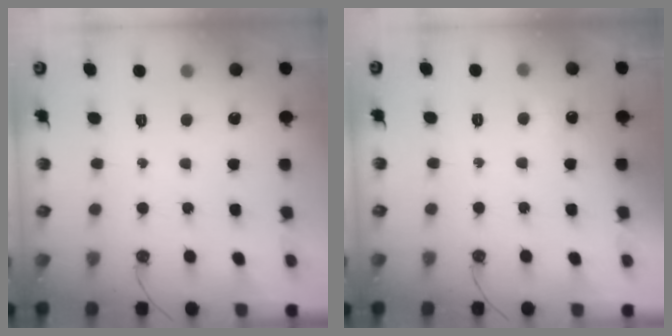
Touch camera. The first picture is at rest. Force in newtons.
{"total": 2.8, "press": 2.7, "slide": 0.6}